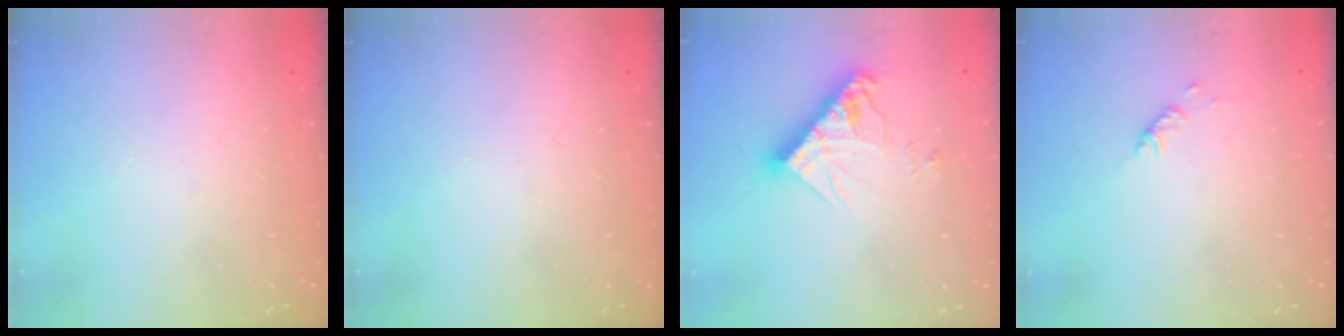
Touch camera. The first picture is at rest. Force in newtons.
{"total": 0.0}
{"total": 12.1, "press": 12.0, "slide": 0.9}
{"total": 2.9, "press": 2.9, "slide": 0.6}